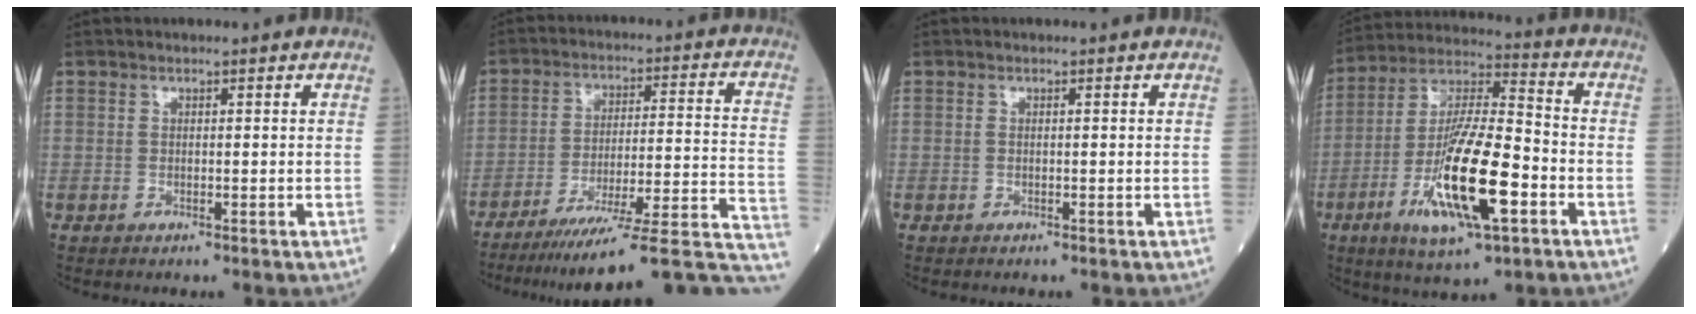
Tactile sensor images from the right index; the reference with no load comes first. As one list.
[{"total": 24.6, "force": [-21.5, -0.5, 11.9], "torque": [-0.081, -0.004, -0.298]}, {"total": 0.0}, {"total": 17.5, "force": [-5.8, 3.3, 16.2], "torque": [-0.319, -0.014, -0.098]}]